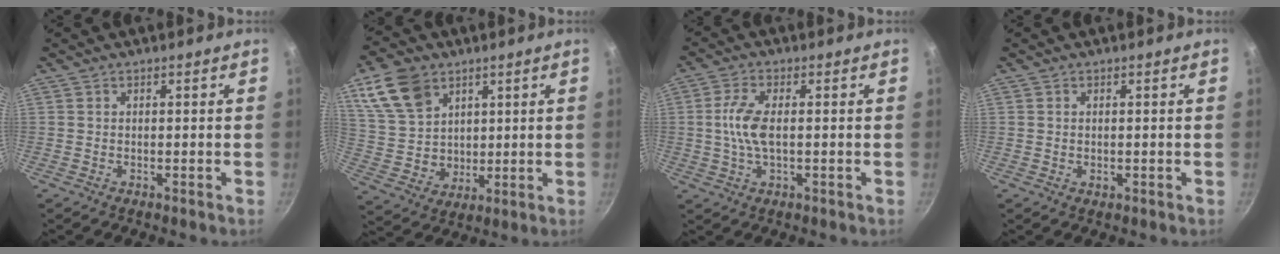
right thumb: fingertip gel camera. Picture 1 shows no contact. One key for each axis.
{"total": 14.1, "fx": 6.5, "fy": 10.5, "fz": 6.8, "tx": -0.103, "ty": -0.020, "tz": 0.141}
{"total": 6.6, "fx": 0.1, "fy": 2.8, "fz": 6.0, "tx": -0.135, "ty": 0.005, "tz": -0.002}
{"total": 0.8, "fx": 0.0, "fy": 0.5, "fz": 0.6, "tx": -0.007, "ty": -0.001, "tz": 0.000}